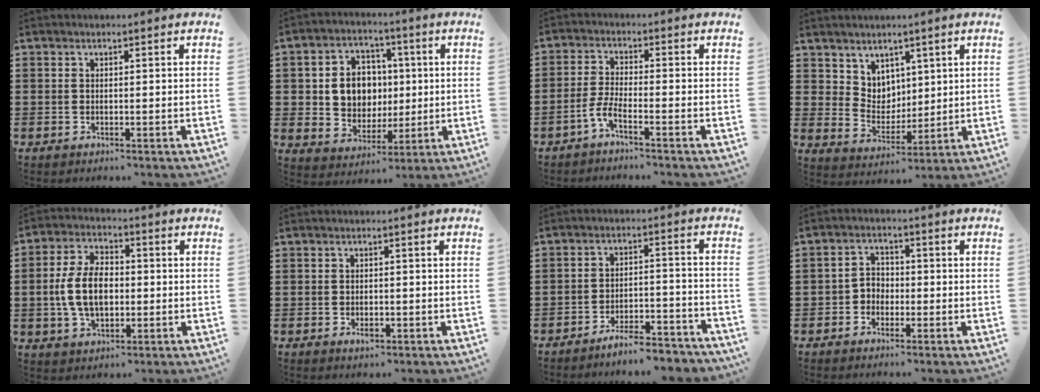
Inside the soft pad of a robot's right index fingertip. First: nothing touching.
{"total": 7.3, "force": [0.7, 6.6, 3.2], "torque": [-0.073, 0.014, 0.011]}
{"total": 3.3, "force": [-2.4, 0.3, 2.2], "torque": [-0.063, -0.006, -0.052]}
{"total": 5.1, "force": [3.7, 3.6, 0.1], "torque": [-0.027, -0.010, 0.072]}
{"total": 8.8, "force": [-0.6, 5.3, 7.0], "torque": [-0.164, 0.005, -0.017]}
{"total": 1.1, "force": [-0.6, 0.5, 0.7], "torque": [-0.013, -0.003, -0.011]}
{"total": 5.7, "force": [-5.4, 0.2, 1.8], "torque": [-0.028, 0.004, -0.104]}
{"total": 2.7, "force": [-1.4, 2.1, 0.9], "torque": [-0.024, 0.008, -0.031]}